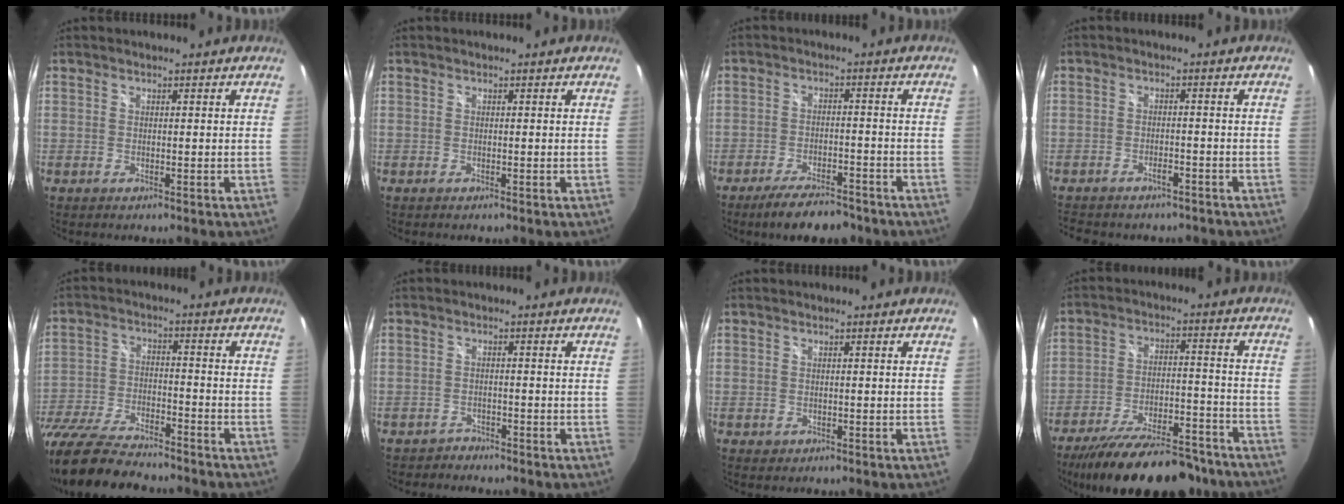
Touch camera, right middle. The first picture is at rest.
{"total": 0.0}
{"total": 8.9, "force": [-7.2, 2.5, 4.6], "torque": [-0.097, -0.009, -0.113]}
{"total": 7.6, "force": [-6.4, 3.0, 2.8], "torque": [-0.070, -0.009, -0.091]}
{"total": 20.1, "force": [-16.6, 5.1, 10.1], "torque": [-0.216, -0.046, -0.289]}
{"total": 1.9, "force": [-1.6, 0.8, -0.3], "torque": [0.001, 0.004, -0.031]}
{"total": 0.7, "force": [0.0, 0.6, 0.3], "torque": [-0.003, -0.003, 0.000]}
{"total": 23.7, "force": [-19.6, 7.0, 11.4], "torque": [-0.205, -0.017, -0.274]}